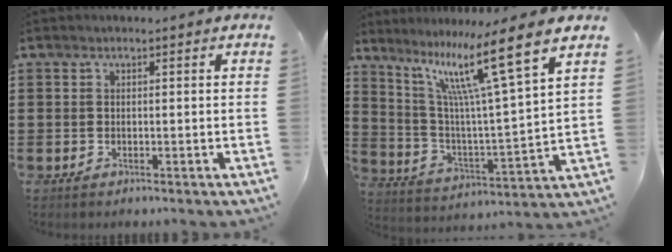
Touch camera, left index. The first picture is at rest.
{"total": 13.1, "force": [8.6, 0.3, 9.9], "torque": [-0.210, -0.043, 0.130]}